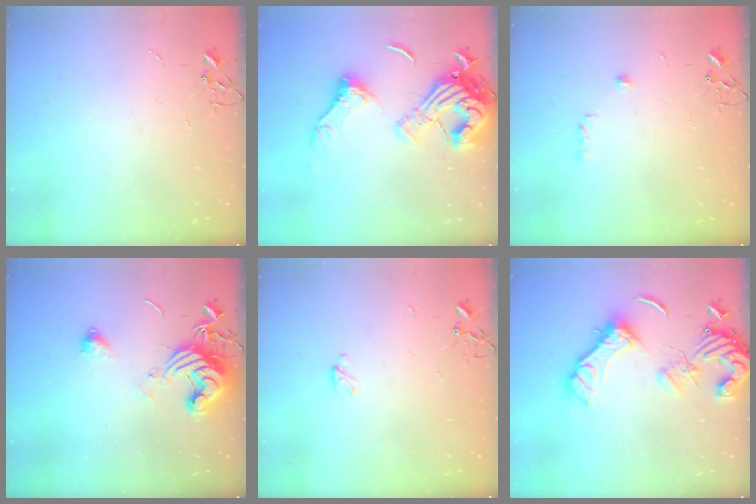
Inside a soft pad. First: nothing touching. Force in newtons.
{"total": 18.3, "press": 18.2, "slide": 1.9}
{"total": 6.1, "press": 6.0, "slide": 1.0}
{"total": 13.3, "press": 13.2, "slide": 1.7}
{"total": 3.0, "press": 3.0, "slide": 0.5}
{"total": 16.9, "press": 16.8, "slide": 2.3}